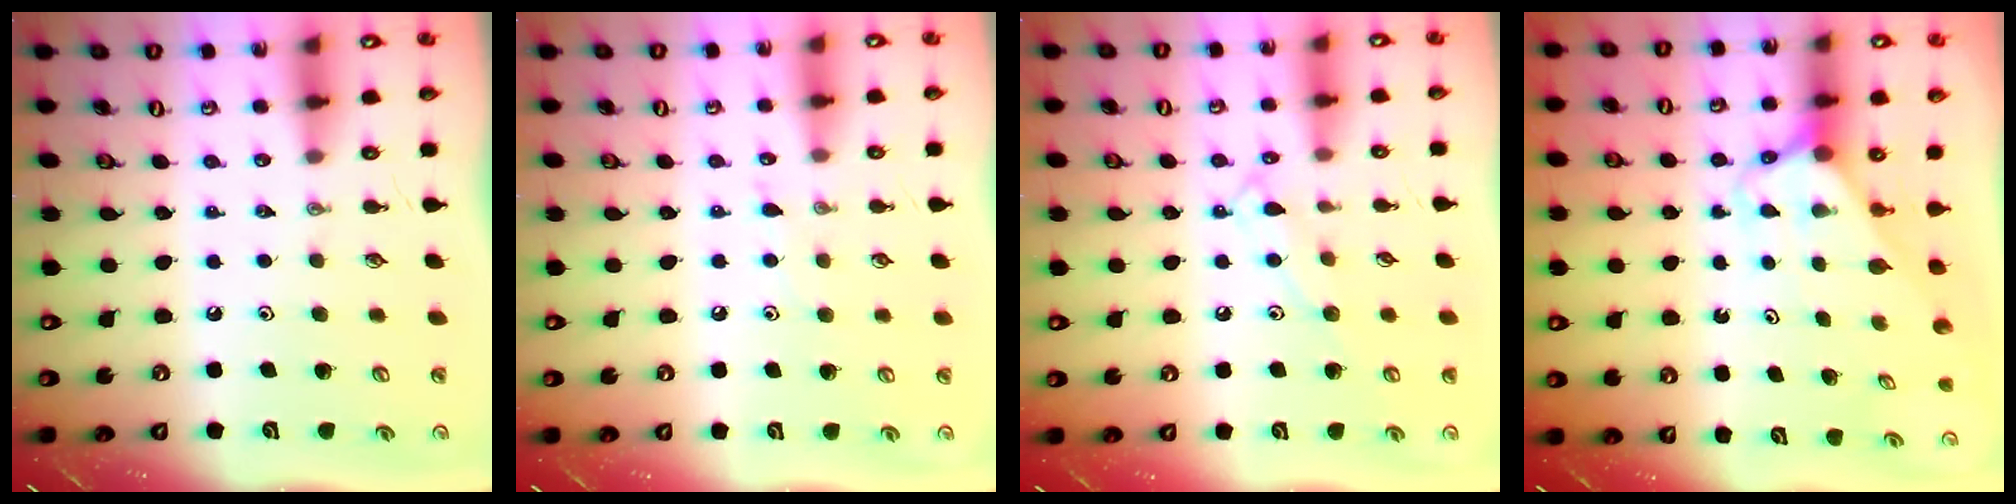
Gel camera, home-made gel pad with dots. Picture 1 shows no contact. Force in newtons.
{"total": 4.4, "press": 4.4, "slide": 0.4}
{"total": 9.0, "press": 8.9, "slide": 0.7}
{"total": 2.8, "press": 2.8, "slide": 0.2}